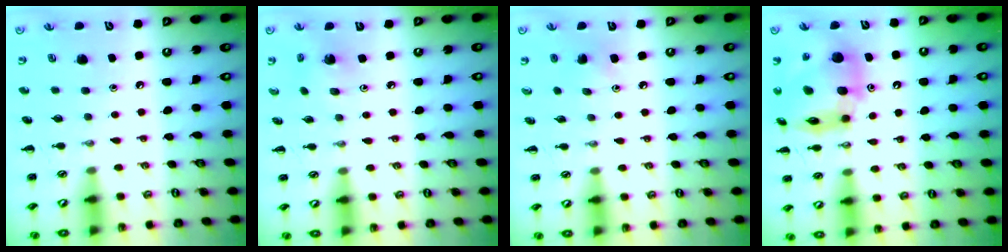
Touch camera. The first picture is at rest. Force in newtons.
{"total": 2.1, "press": 2.0, "slide": 0.7}
{"total": 3.0, "press": 2.9, "slide": 1.0}
{"total": 15.5, "press": 14.7, "slide": 5.0}